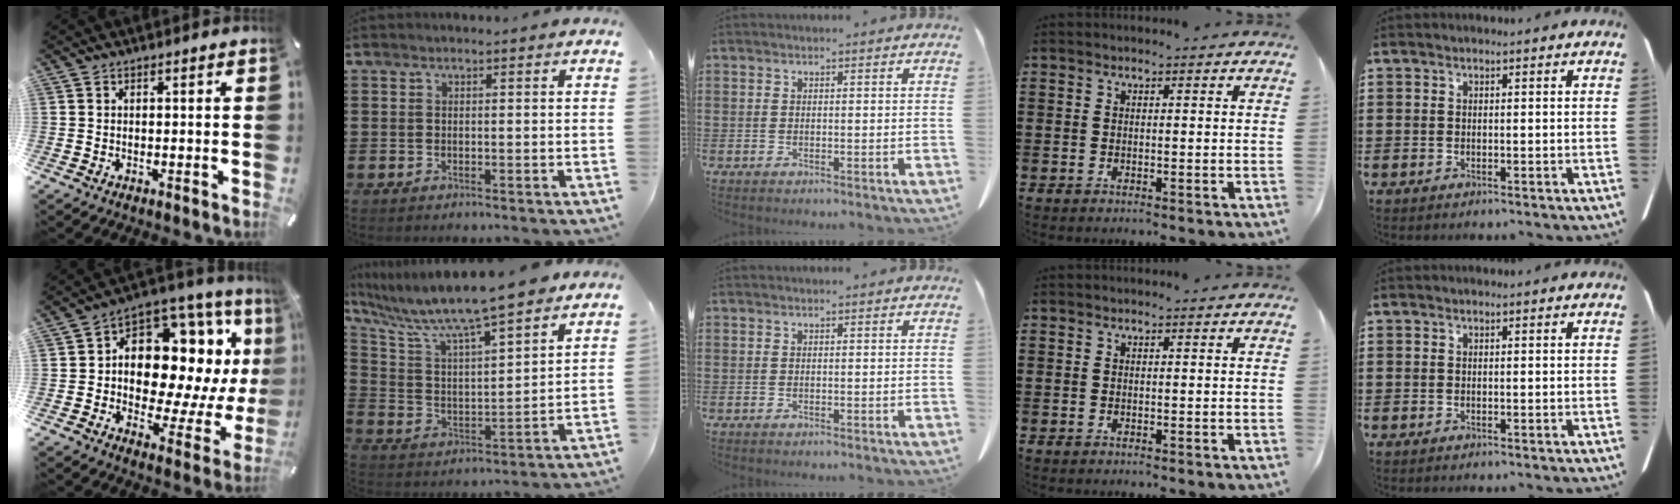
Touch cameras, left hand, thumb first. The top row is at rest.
{"thumb": {"total": 17.7, "force": [4.9, 11.7, 12.4], "torque": [-0.187, -0.048, 0.082]}, "index": {"total": 9.3, "force": [8.3, 0.0, 4.2], "torque": [-0.119, -0.058, 0.136]}}